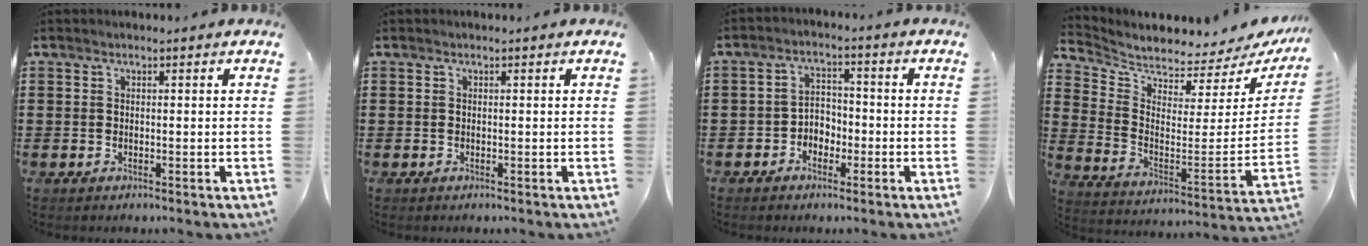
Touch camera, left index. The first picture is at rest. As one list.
[{"total": 0.0}, {"total": 3.3, "force": [-2.1, 2.2, 1.1], "torque": [-0.028, 0.009, -0.046]}, {"total": 3.3, "force": [3.3, 0.2, 0.2], "torque": [-0.031, -0.050, 0.050]}]